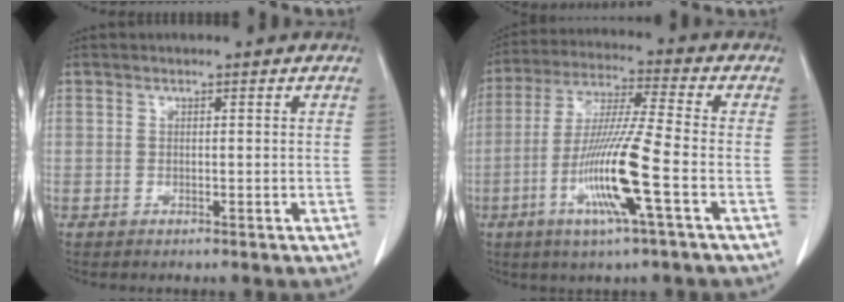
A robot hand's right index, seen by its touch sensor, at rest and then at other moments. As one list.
[{"total": 13.2, "force": [-4.4, -0.5, 12.5], "torque": [-0.250, -0.014, -0.089]}]